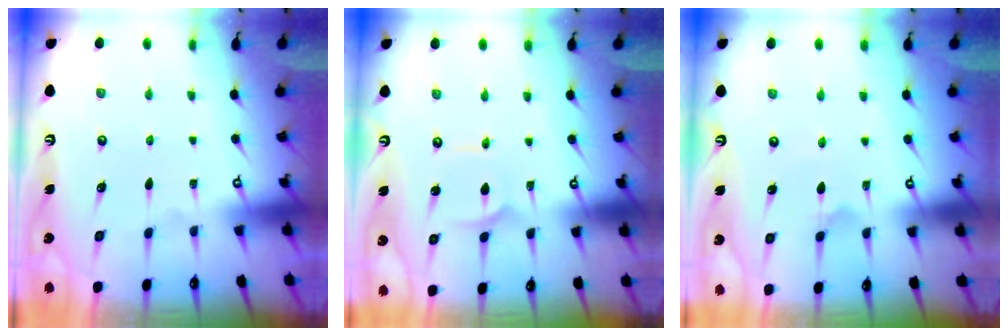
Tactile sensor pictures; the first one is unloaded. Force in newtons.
{"total": 2.4, "press": 2.4, "slide": 0.2}
{"total": 3.5, "press": 3.5, "slide": 0.2}